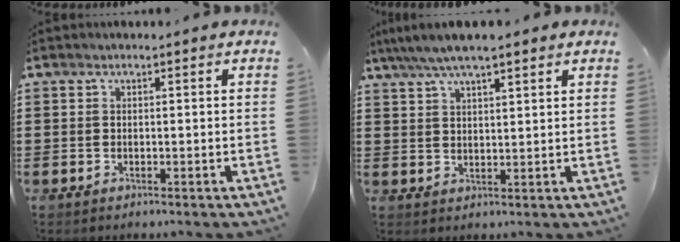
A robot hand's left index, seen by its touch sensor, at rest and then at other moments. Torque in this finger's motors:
{"motor_torque": [1.22, -0.92, 0.45, 0.21]}